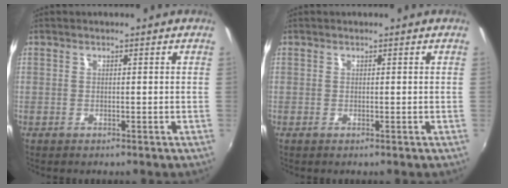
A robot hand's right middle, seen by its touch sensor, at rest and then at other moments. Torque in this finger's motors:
{"motor_torque": [0.00, 0.00, -0.01, 0.00]}